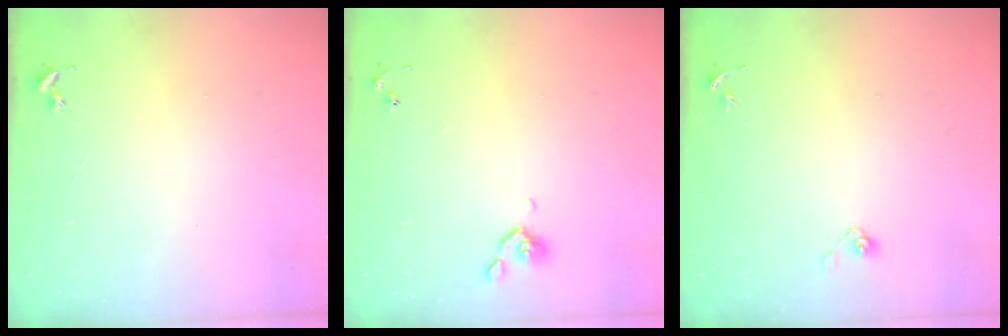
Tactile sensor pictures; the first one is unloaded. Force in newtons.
{"total": 4.4, "press": 4.3, "slide": 0.8}
{"total": 3.7, "press": 3.2, "slide": 1.9}